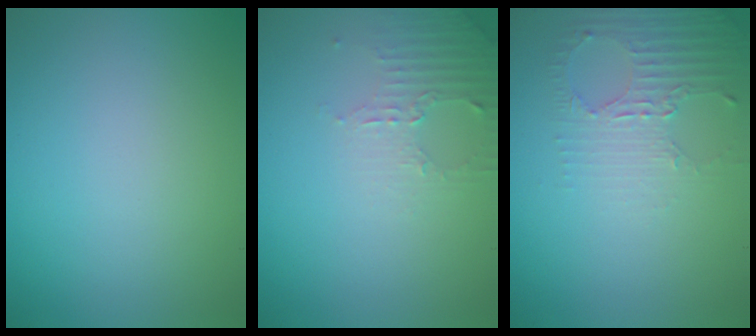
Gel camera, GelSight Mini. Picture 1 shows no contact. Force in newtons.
{"total": 2.2, "press": 2.1, "slide": 0.6}
{"total": 2.6, "press": 1.9, "slide": 1.9}